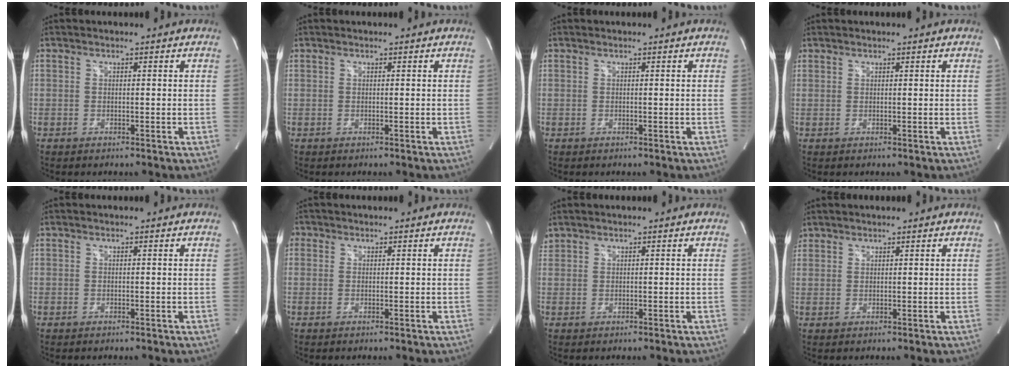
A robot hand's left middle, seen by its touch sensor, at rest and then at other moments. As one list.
[{"total": 0.0}, {"total": 0.0}, {"total": 0.6, "force": [0.6, 0.3, 0.0], "torque": [-0.006, 0.003, 0.010]}, {"total": 0.0}, {"total": 1.7, "force": [0.6, 1.5, 0.4], "torque": [0.002, 0.006, 0.009]}, {"total": 1.0, "force": [1.0, 0.4, 0.0], "torque": [-0.007, 0.013, 0.023]}, {"total": 1.7, "force": [1.5, 0.8, 0.0], "torque": [0.002, 0.011, 0.025]}]